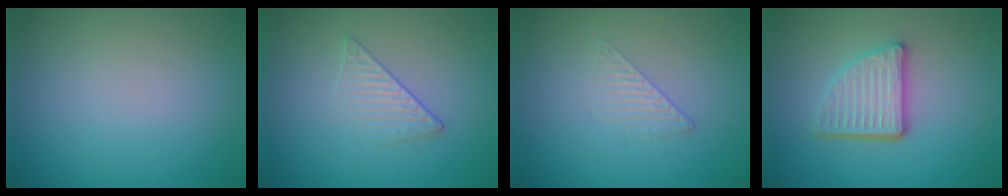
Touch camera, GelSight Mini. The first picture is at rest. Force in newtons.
{"total": 1.6, "press": 1.0, "slide": 1.2}
{"total": 1.4, "press": 0.3, "slide": 1.4}
{"total": 4.5, "press": 3.4, "slide": 3.0}